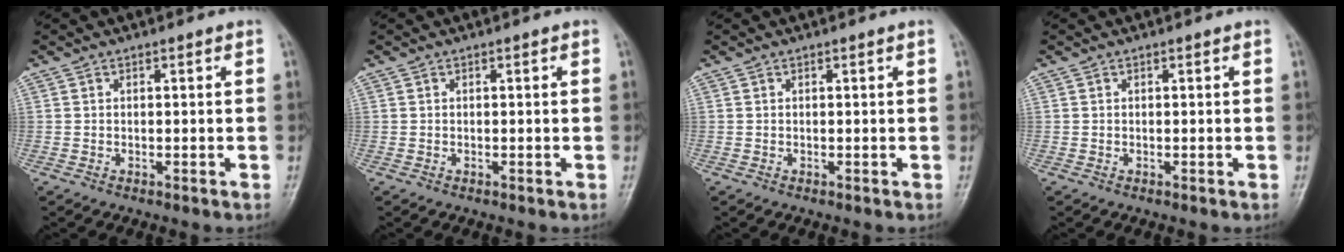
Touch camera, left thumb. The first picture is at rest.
{"total": 0.0}
{"total": 0.0}
{"total": 0.0}